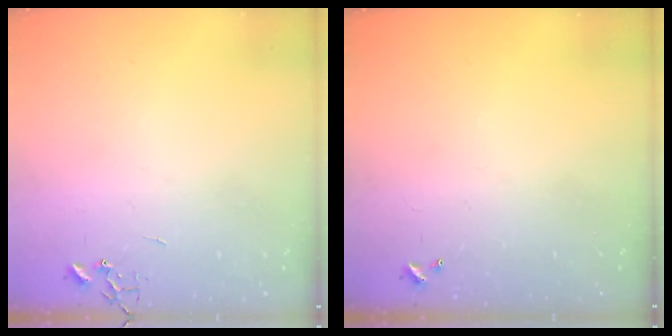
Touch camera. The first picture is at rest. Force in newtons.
{"total": 0.0}